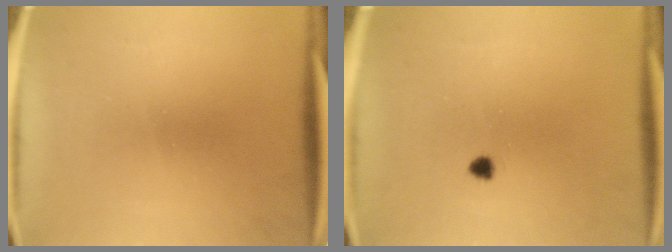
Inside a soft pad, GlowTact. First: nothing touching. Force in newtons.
{"total": 1.2}